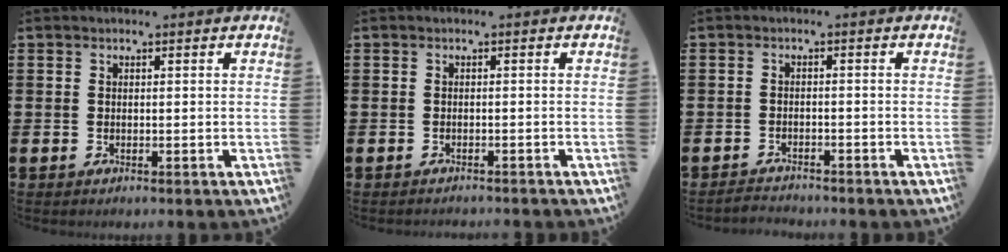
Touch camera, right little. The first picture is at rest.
{"total": 0.6, "force": [-0.6, 0.0, 0.0], "torque": [-0.001, -0.002, -0.012]}
{"total": 1.5, "force": [-1.5, 0.0, -0.2], "torque": [-0.002, 0.004, -0.032]}